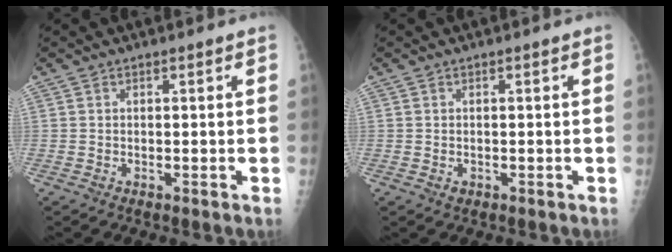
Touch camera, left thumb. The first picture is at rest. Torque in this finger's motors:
{"motor_torque": [-0.59, -0.08, -0.13, 0.07, 0.01]}